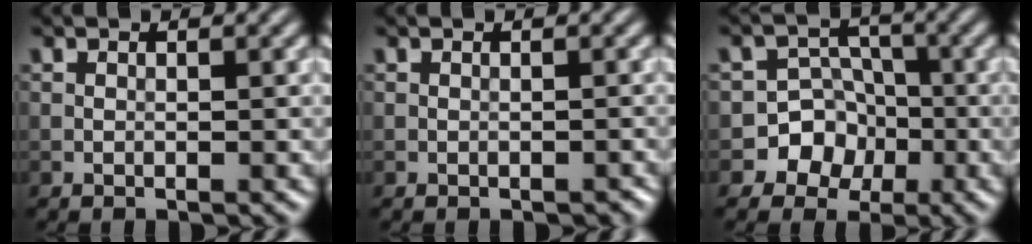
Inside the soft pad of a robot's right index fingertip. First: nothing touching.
{"total": 0.6, "force": [-0.4, 0.3, 0.3], "torque": [-0.003, -0.002, -0.004]}
{"total": 6.4, "force": [-2.7, 5.8, 0.9], "torque": [0.023, 0.005, -0.068]}